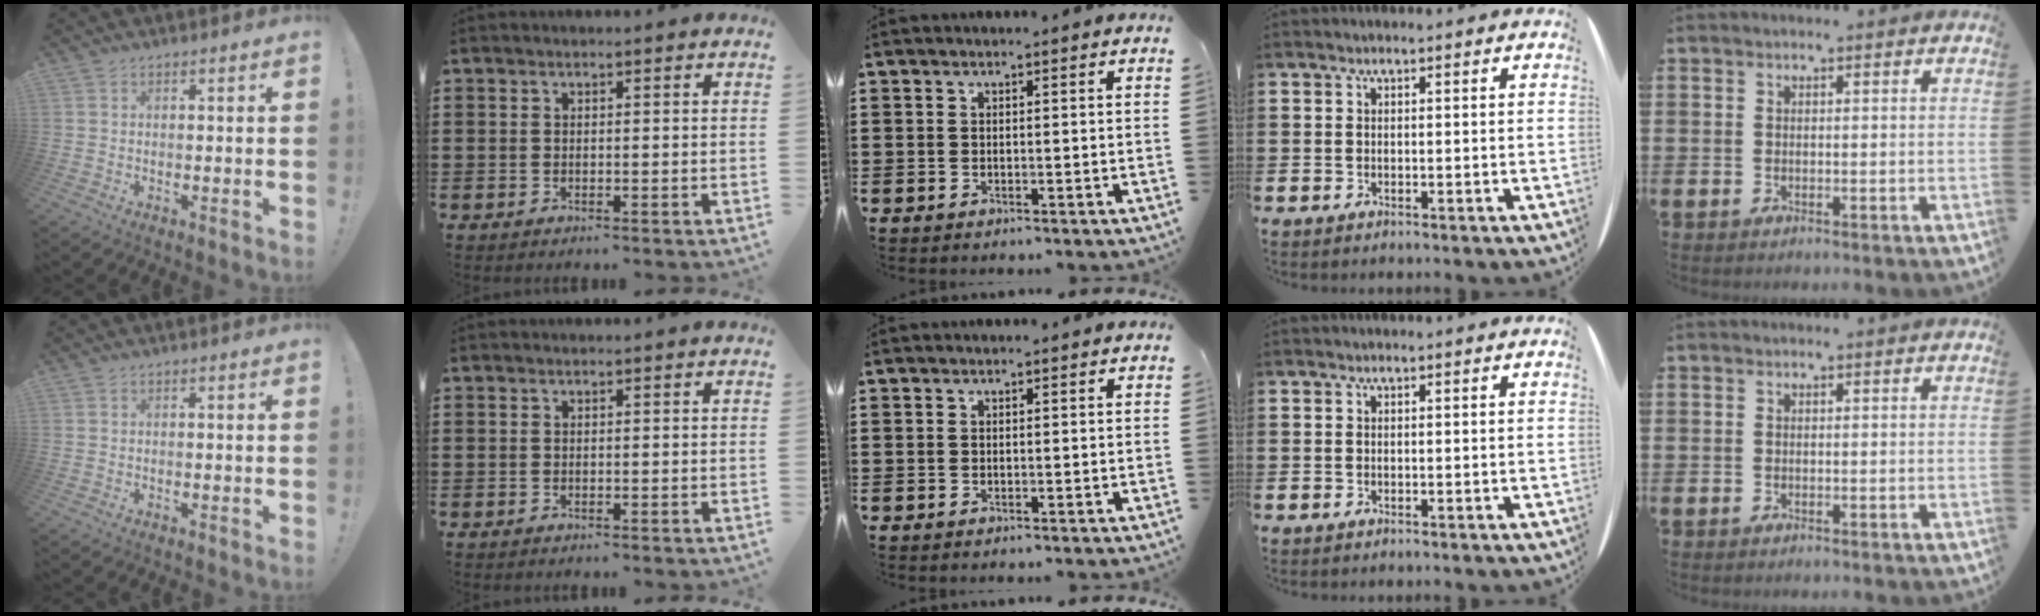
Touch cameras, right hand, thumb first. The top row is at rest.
{}